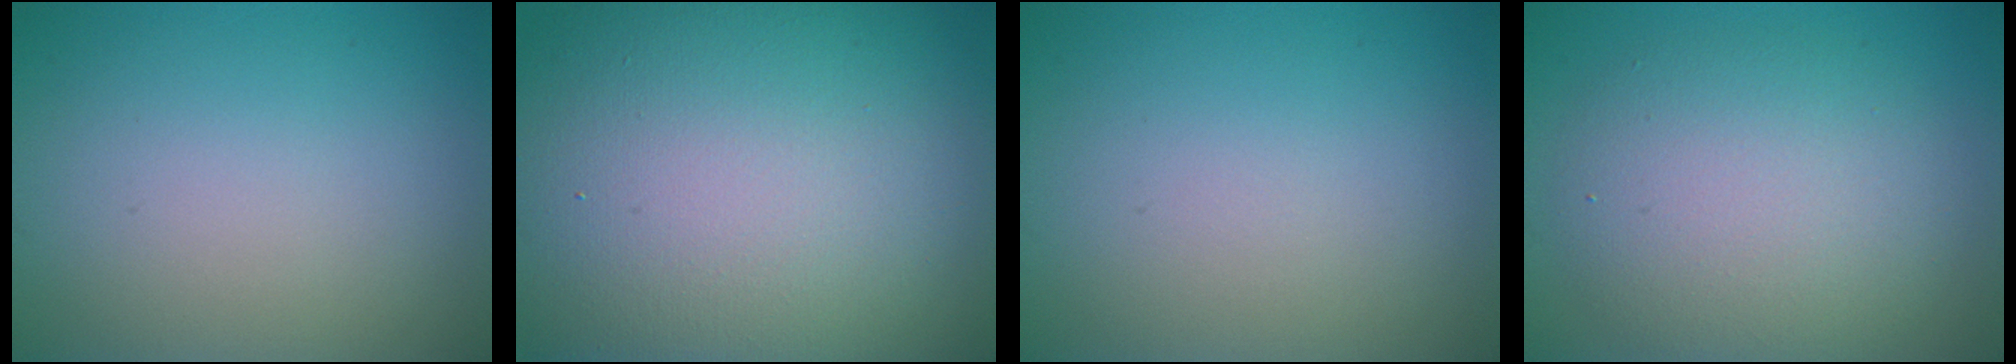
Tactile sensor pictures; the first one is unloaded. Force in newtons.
{"total": 20.7, "press": 20.7, "slide": 1.2}
{"total": 0.0}
{"total": 6.1, "press": 6.1, "slide": 0.3}